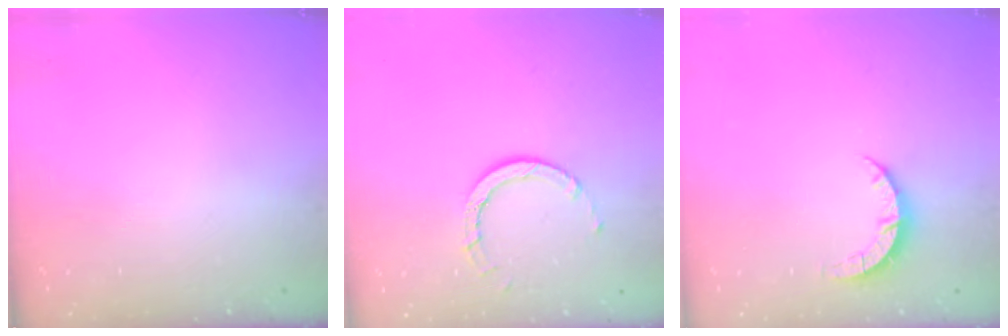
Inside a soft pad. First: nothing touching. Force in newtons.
{"total": 5.0, "press": 5.0, "slide": 0.3}
{"total": 4.4, "press": 4.4, "slide": 0.3}